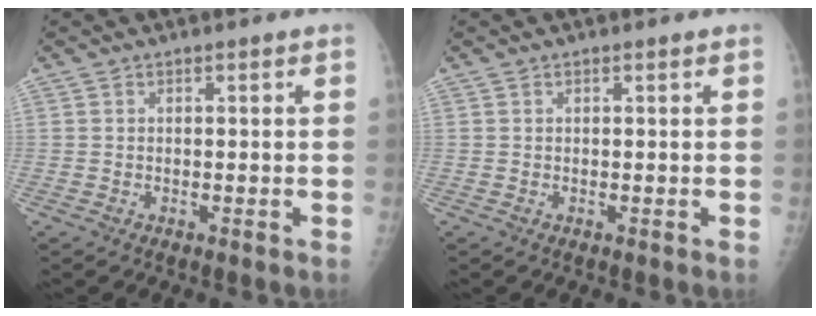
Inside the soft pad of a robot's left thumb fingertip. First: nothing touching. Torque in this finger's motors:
{"motor_torque": [0.00, 0.00, -0.04, -0.04, 0.00]}